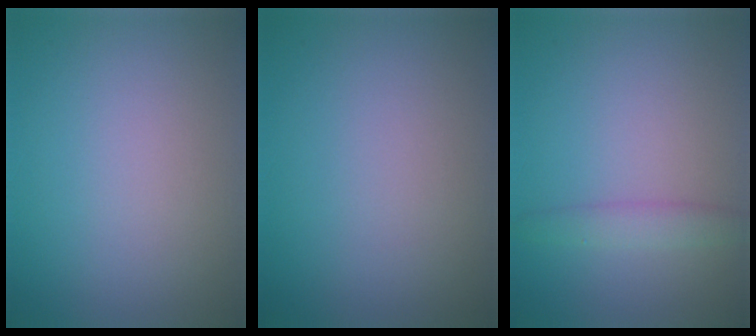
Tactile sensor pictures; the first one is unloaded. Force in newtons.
{"total": 0.0}
{"total": 1.9, "press": 1.9, "slide": 0.1}